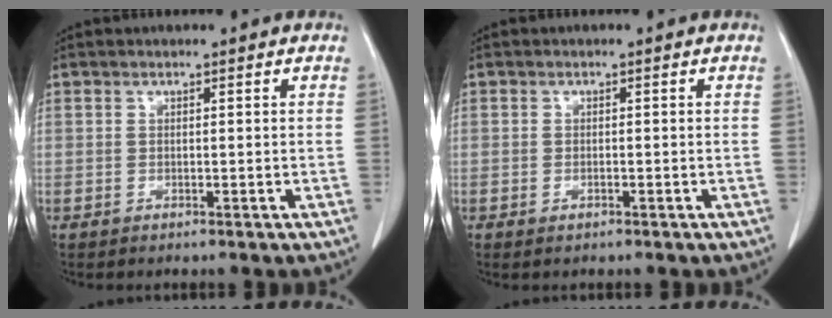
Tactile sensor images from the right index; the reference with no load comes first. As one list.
[{"total": 0.7, "force": [-0.4, 0.3, 0.5], "torque": [-0.011, -0.002, 0.000]}]